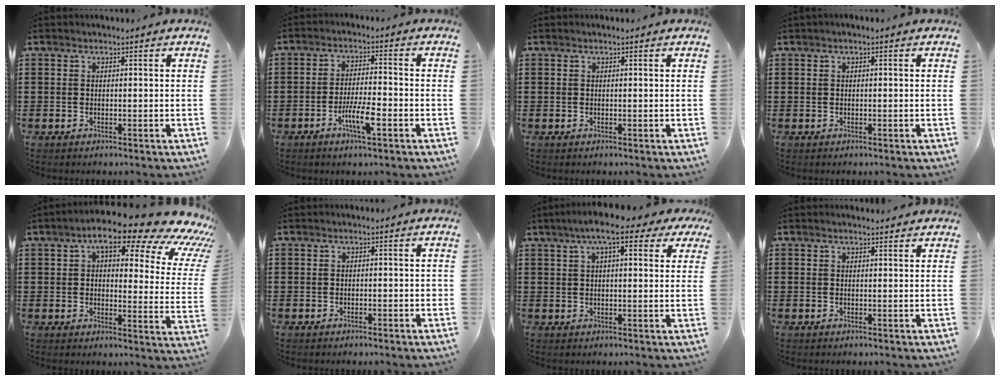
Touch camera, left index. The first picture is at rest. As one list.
[{"total": 5.8, "force": [-2.5, 1.2, 5.1], "torque": [-0.095, -0.002, -0.046]}, {"total": 0.0}, {"total": 0.5, "force": [-0.1, 0.0, 0.5], "torque": [-0.008, -0.003, -0.001]}, {"total": 13.5, "force": [9.4, 3.9, 8.8], "torque": [-0.138, -0.054, 0.151]}, {"total": 0.9, "force": [-0.6, 0.3, 0.6], "torque": [-0.014, -0.002, -0.012]}, {"total": 8.0, "force": [4.9, 1.9, 6.1], "torque": [-0.105, 0.001, 0.080]}, {"total": 1.0, "force": [0.9, 0.1, 0.4], "torque": [-0.010, 0.000, 0.018]}]